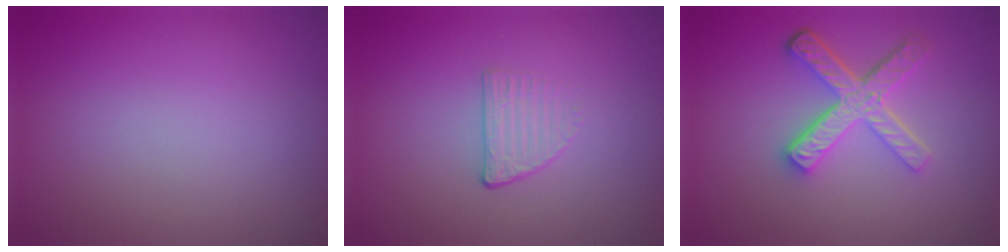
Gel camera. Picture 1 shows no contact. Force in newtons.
{"total": 1.3, "press": 0.8, "slide": 1.0}
{"total": 4.9, "press": 3.6, "slide": 3.3}